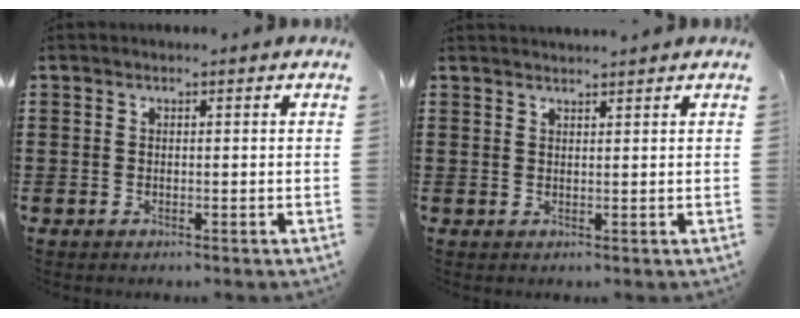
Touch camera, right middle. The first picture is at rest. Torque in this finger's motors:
{"motor_torque": [-0.02, 0.02, 0.08, 0.03]}